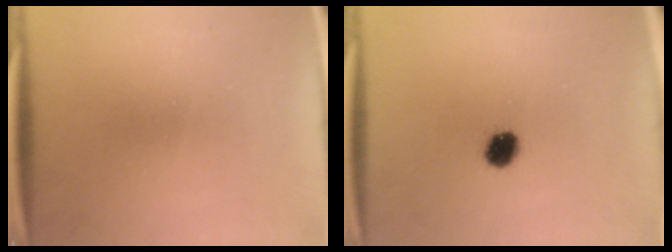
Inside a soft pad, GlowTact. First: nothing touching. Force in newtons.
{"total": 5.2}